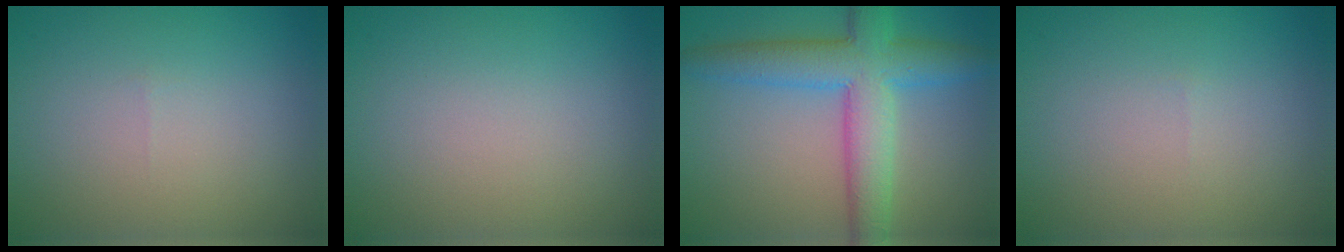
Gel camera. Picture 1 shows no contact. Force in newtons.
{"total": 0.0}
{"total": 7.4, "press": 7.4, "slide": 0.0}
{"total": 0.0}